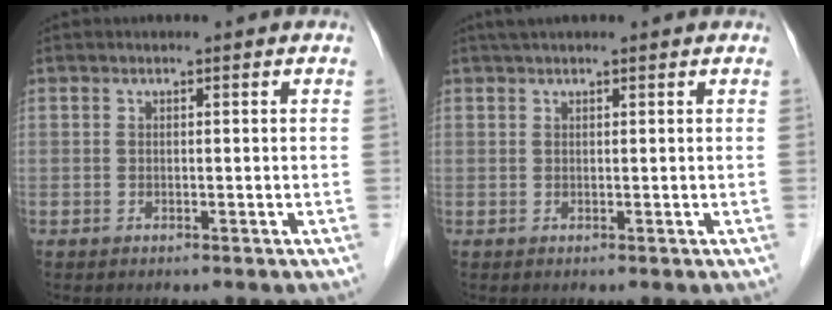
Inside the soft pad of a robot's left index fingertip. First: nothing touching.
{"total": 3.8, "force": [3.2, 0.3, 2.0], "torque": [-0.028, 0.037, 0.050]}